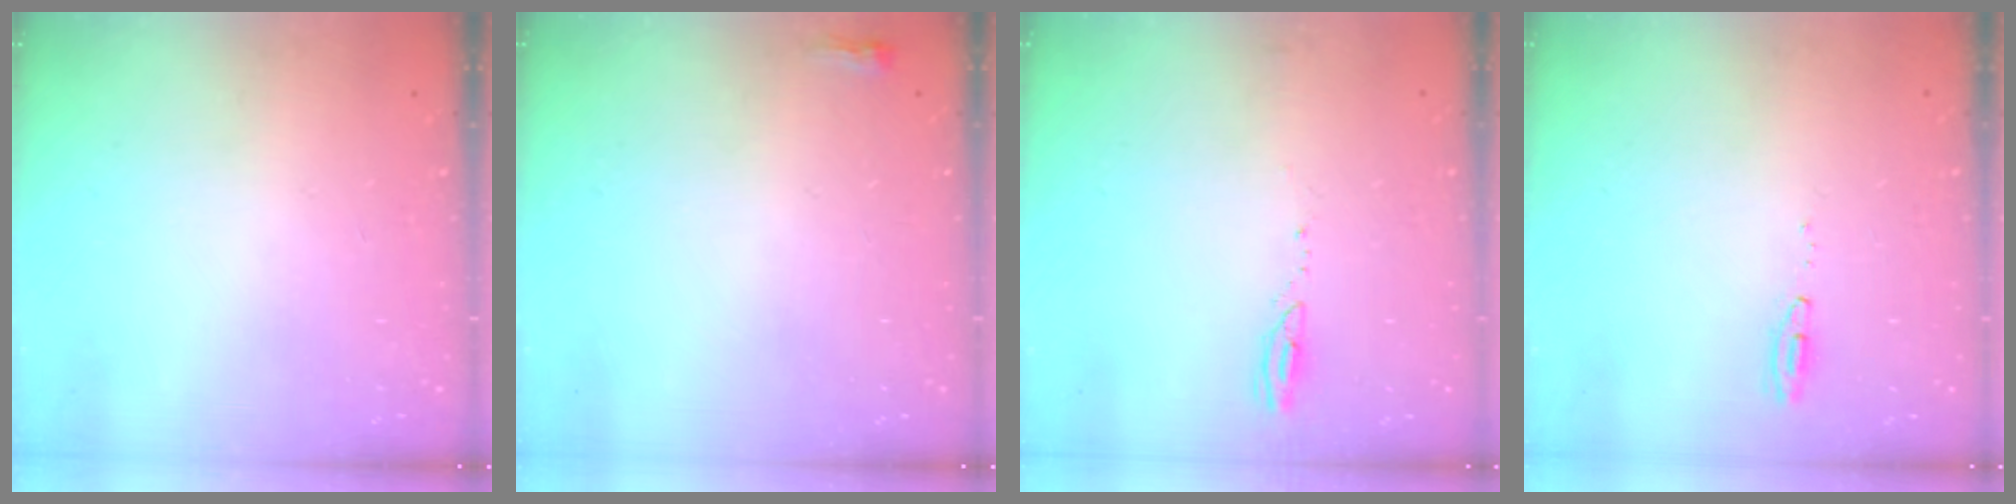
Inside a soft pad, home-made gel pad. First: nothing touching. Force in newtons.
{"total": 2.2, "press": 2.2, "slide": 0.6}
{"total": 2.4, "press": 2.4, "slide": 0.3}
{"total": 11.2, "press": 5.8, "slide": 9.6}